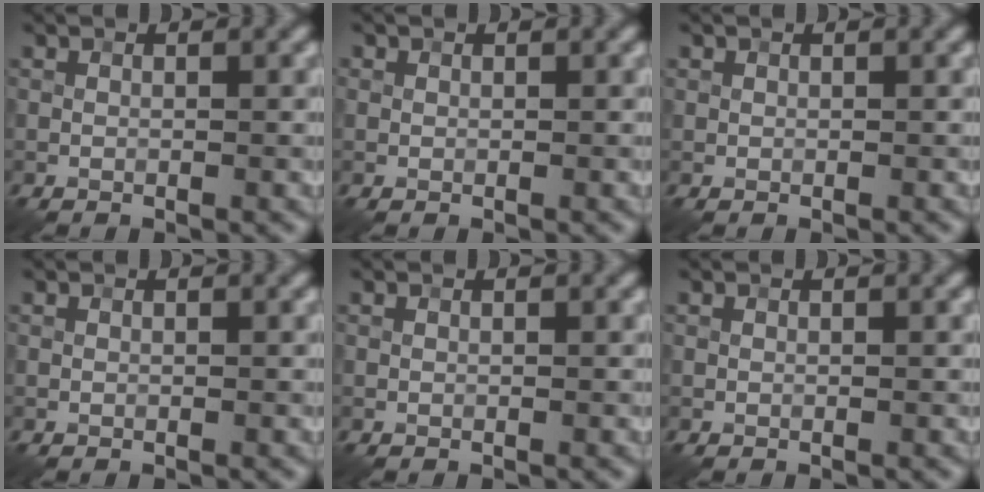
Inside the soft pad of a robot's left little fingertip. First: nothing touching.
{"total": 0.8, "force": [0.4, 0.7, 0.0], "torque": [0.010, -0.003, 0.001]}
{"total": 0.5, "force": [0.2, 0.5, -0.2], "torque": [0.012, -0.001, 0.002]}
{"total": 0.0}
{"total": 0.0}
{"total": 0.0}